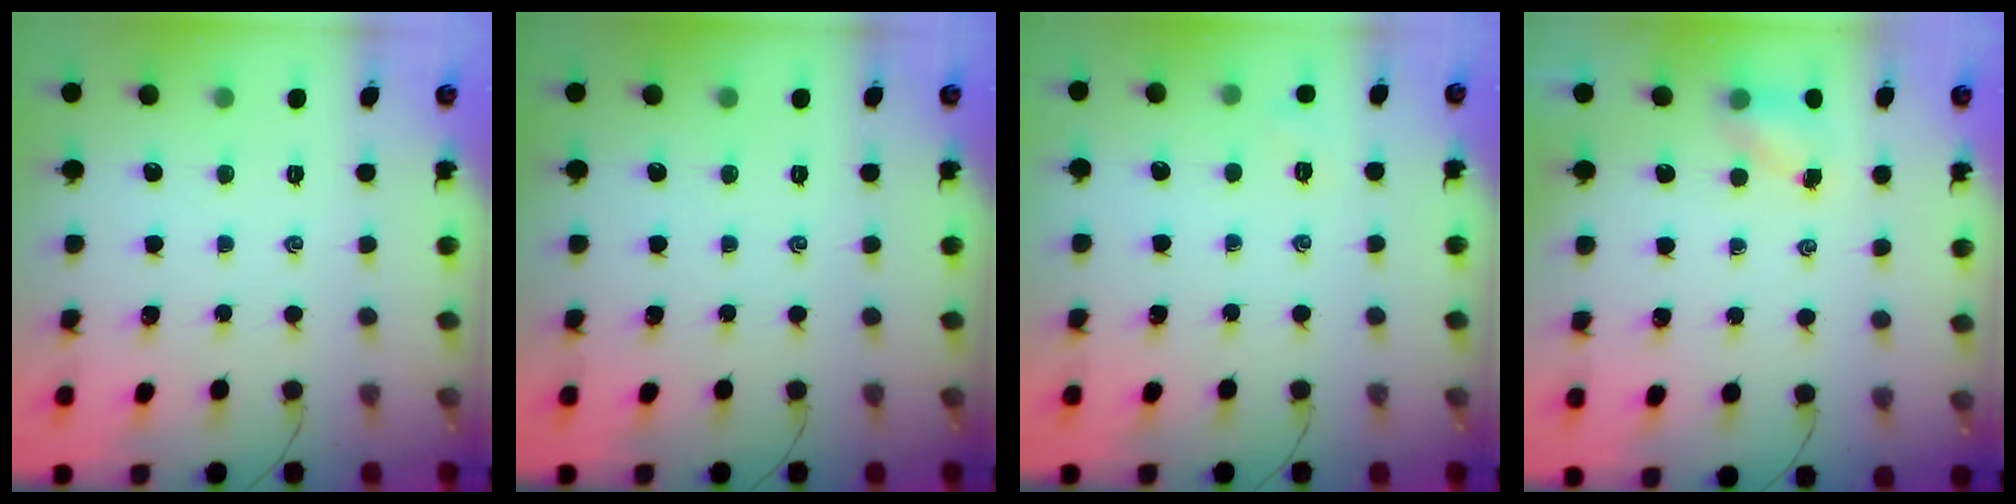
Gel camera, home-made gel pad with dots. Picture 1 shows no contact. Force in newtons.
{"total": 0.0}
{"total": 5.1, "press": 5.0, "slide": 1.2}
{"total": 4.3, "press": 4.2, "slide": 0.8}